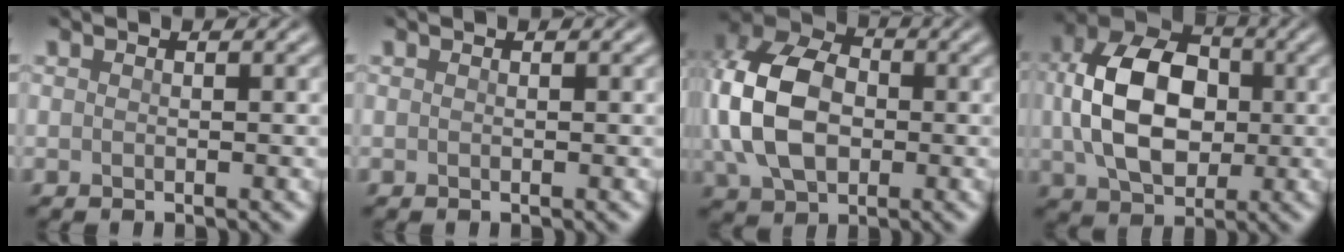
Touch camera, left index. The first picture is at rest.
{"total": 0.0}
{"total": 10.5, "force": [0.2, 7.4, 7.4], "torque": [-0.179, 0.011, -0.007]}
{"total": 9.8, "force": [0.5, 6.8, 7.1], "torque": [-0.144, 0.007, 0.003]}